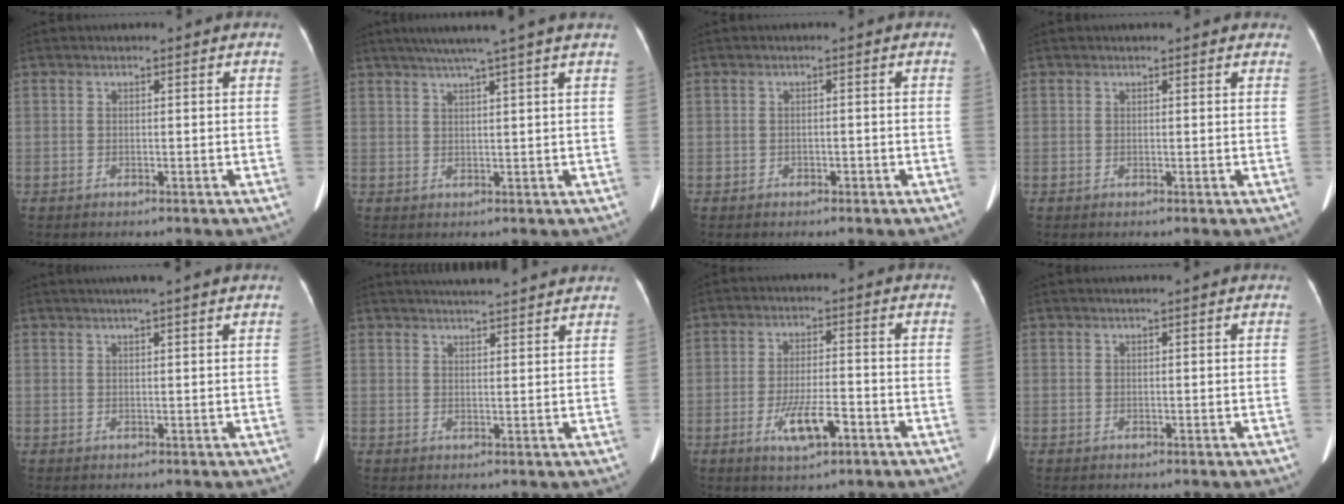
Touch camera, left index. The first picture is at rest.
{"total": 7.7, "force": [5.9, -1.8, 4.7], "torque": [-0.066, 0.020, 0.078]}
{"total": 0.8, "force": [-0.6, 0.5, 0.2], "torque": [-0.008, 0.001, -0.009]}
{"total": 3.6, "force": [3.1, 1.0, 1.5], "torque": [-0.016, 0.017, 0.025]}
{"total": 5.1, "force": [4.1, -0.7, 2.9], "torque": [-0.042, 0.022, 0.055]}
{"total": 11.0, "force": [10.1, 0.7, 4.2], "torque": [-0.066, 0.023, 0.128]}
{"total": 6.5, "force": [-3.0, 1.6, 5.5], "torque": [-0.108, -0.007, -0.050]}
{"total": 1.5, "force": [1.3, -0.2, 0.8], "torque": [-0.010, 0.016, 0.023]}